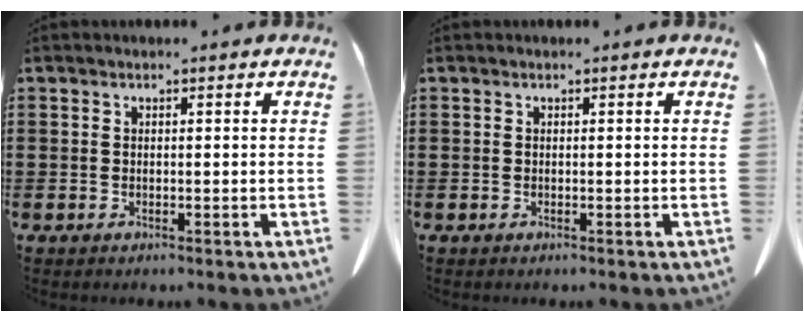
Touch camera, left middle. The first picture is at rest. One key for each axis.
{"total": 0.0}